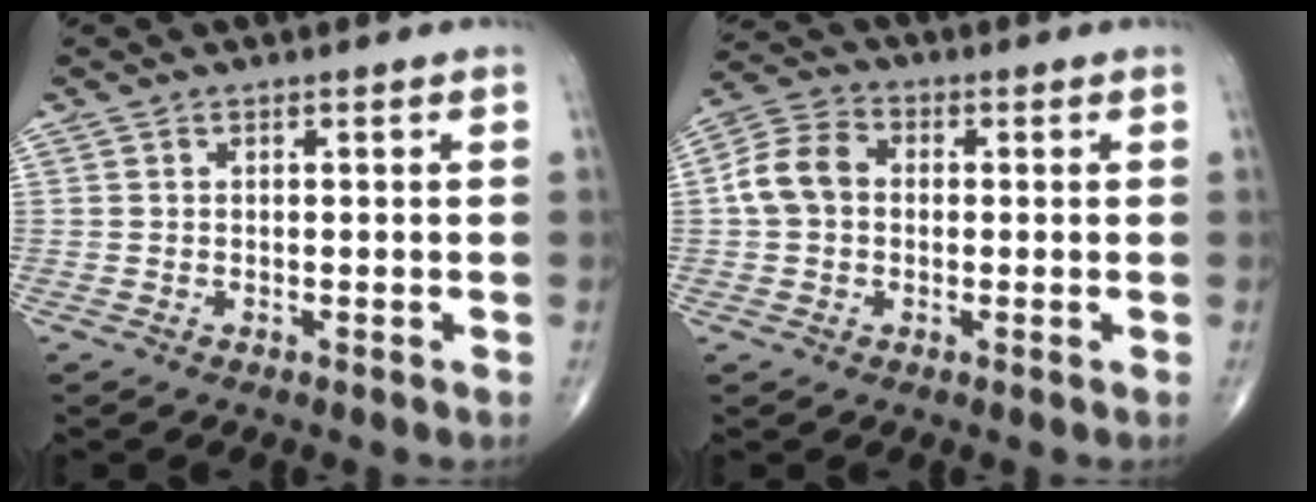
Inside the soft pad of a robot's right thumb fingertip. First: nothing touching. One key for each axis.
{"total": 7.6, "fx": 0.1, "fy": 6.0, "fz": 4.7, "tx": -0.086, "ty": 0.025, "tz": -0.009}